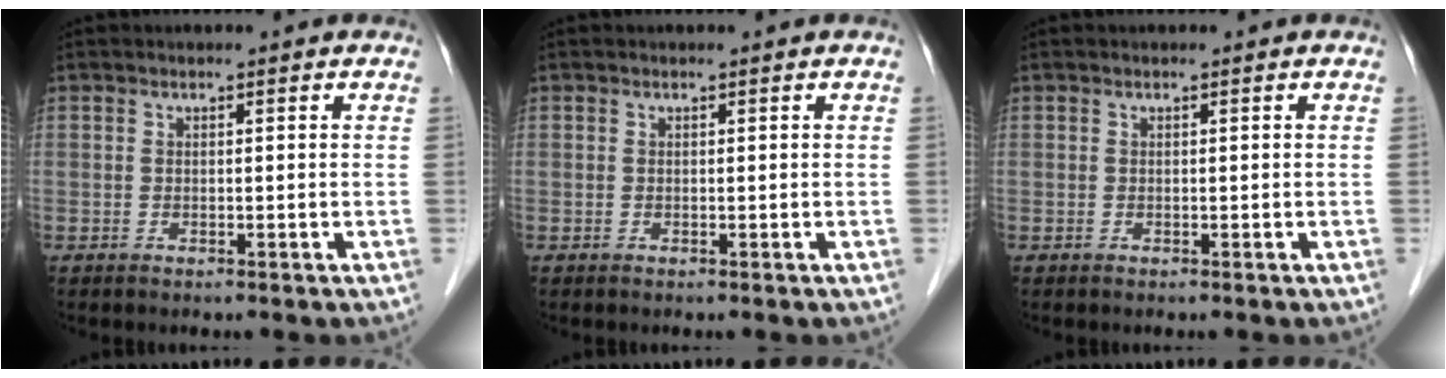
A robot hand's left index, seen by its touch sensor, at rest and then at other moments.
{"total": 0.0}
{"total": 0.0}